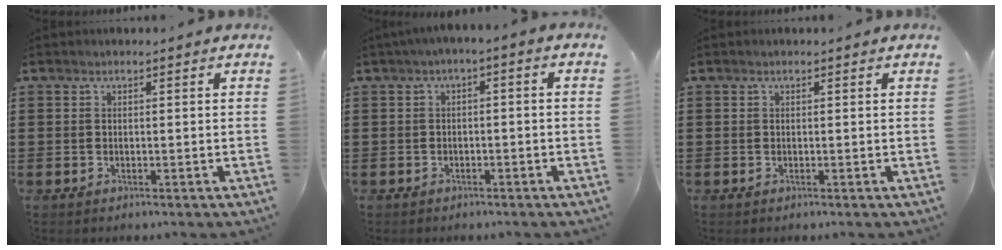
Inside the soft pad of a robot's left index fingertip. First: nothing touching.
{"total": 2.1, "force": [-1.8, 0.4, 0.9], "torque": [-0.024, 0.001, -0.042]}
{"total": 0.0}